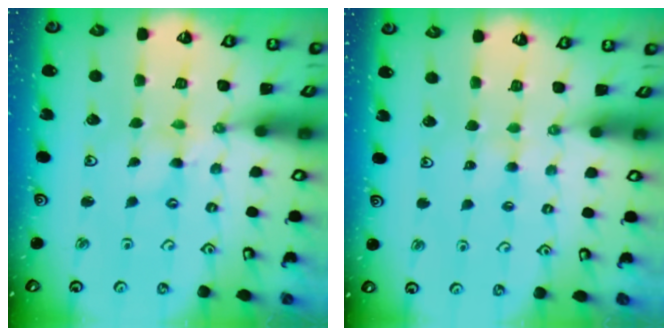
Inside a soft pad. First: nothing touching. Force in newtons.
{"total": 1.3, "press": 1.3, "slide": 0.2}